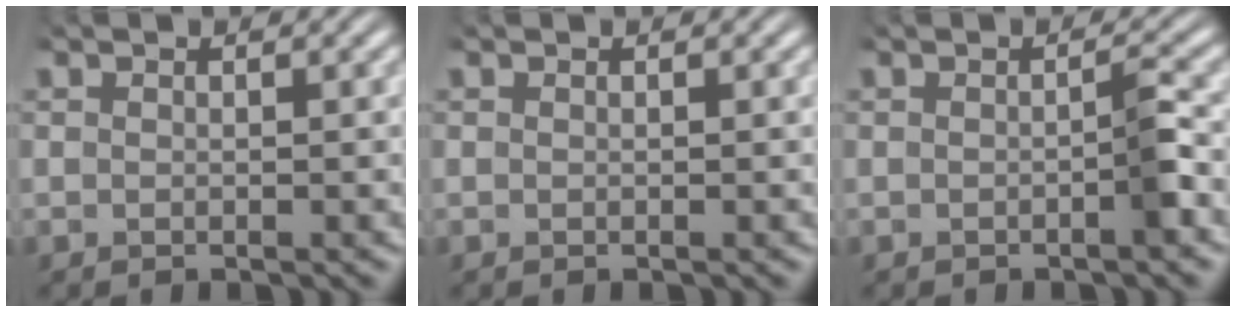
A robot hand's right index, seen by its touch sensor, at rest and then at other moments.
{"total": 0.0}
{"total": 1.4, "force": [-0.4, 0.1, 1.3], "torque": [-0.009, 0.007, -0.011]}